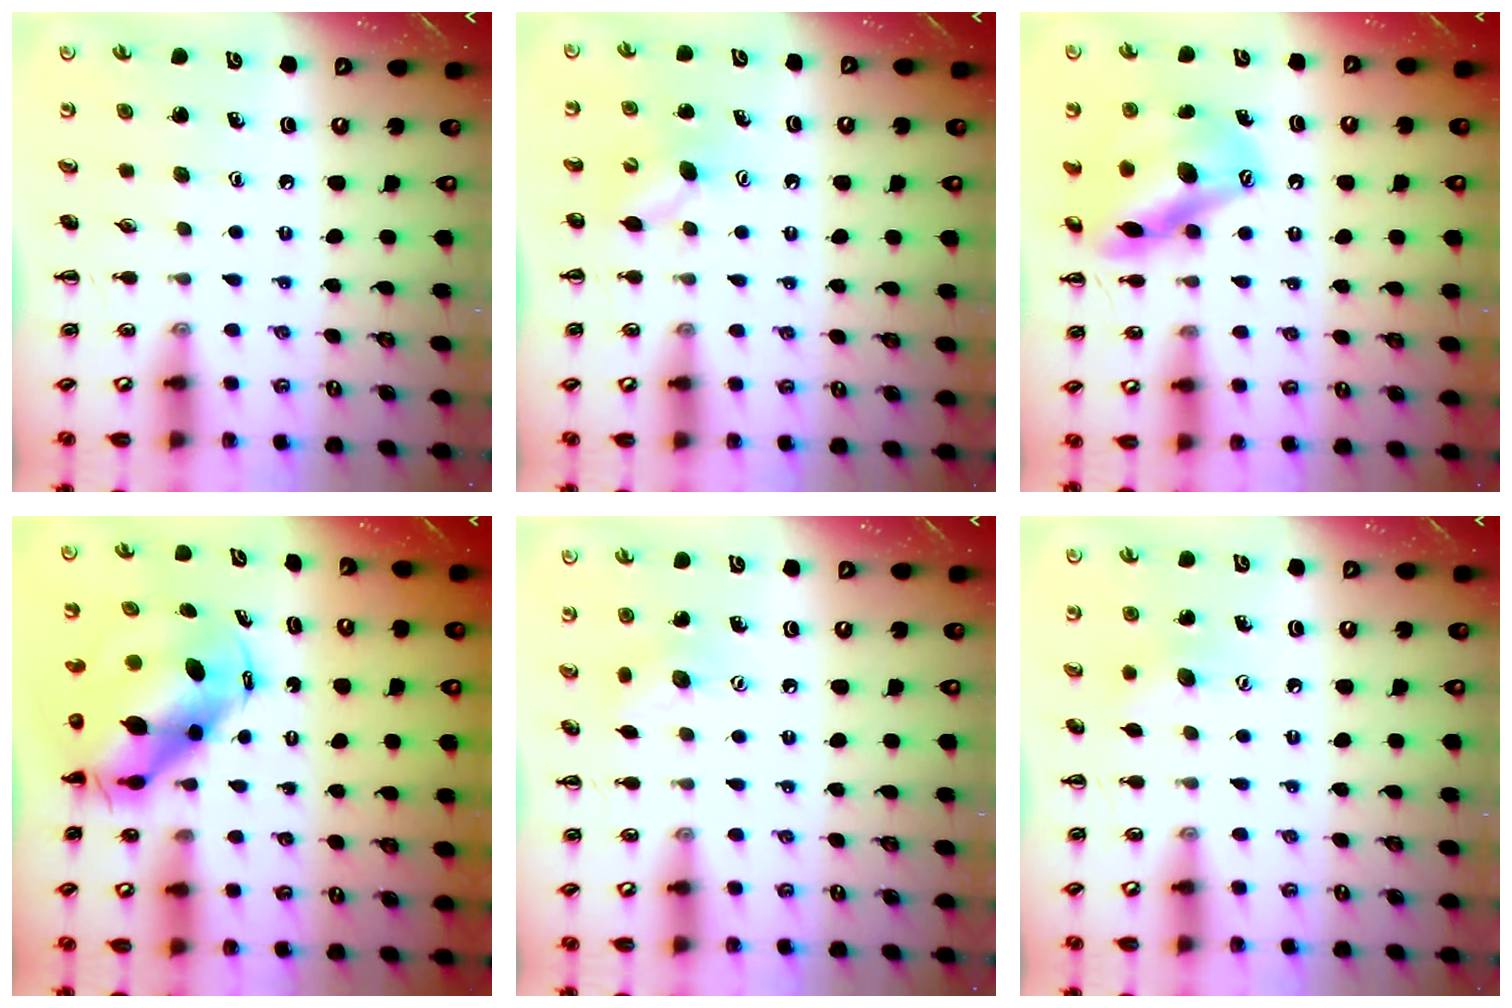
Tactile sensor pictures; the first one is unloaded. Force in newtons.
{"total": 5.4, "press": 5.3, "slide": 1.1}
{"total": 15.8, "press": 15.5, "slide": 2.9}
{"total": 8.8, "press": 8.5, "slide": 2.2}
{"total": 6.9, "press": 6.8, "slide": 1.4}
{"total": 8.9, "press": 8.8, "slide": 1.5}